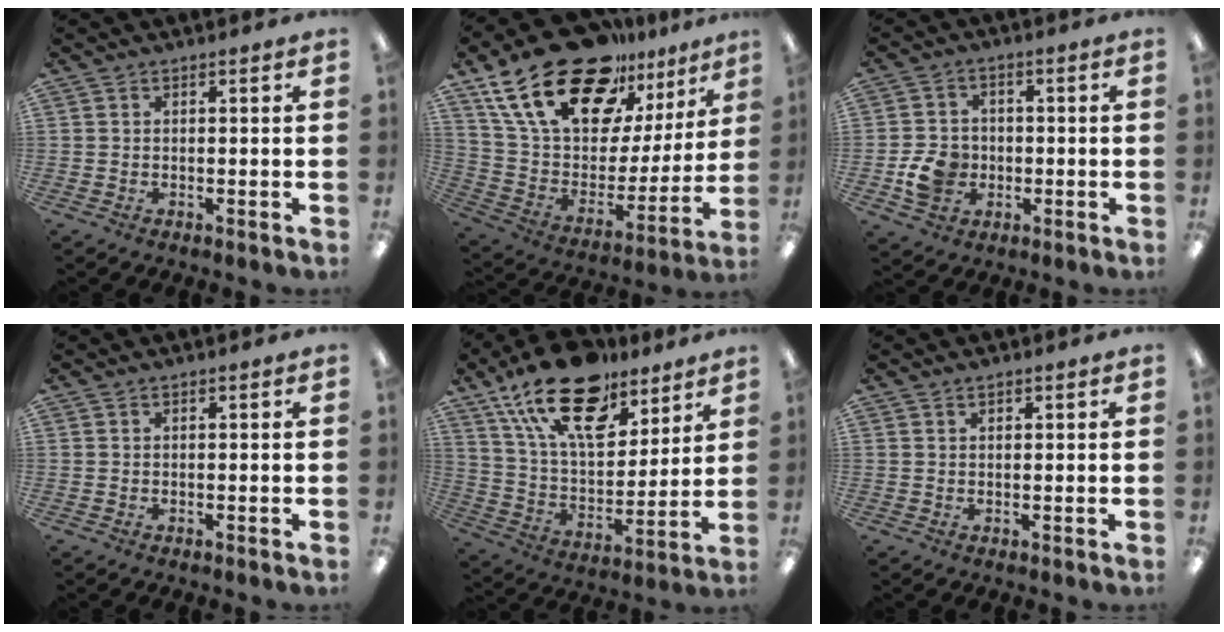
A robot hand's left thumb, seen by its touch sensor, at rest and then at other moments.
{"total": 26.0, "force": [18.0, 12.4, 14.2], "torque": [-0.267, -0.108, 0.323]}
{"total": 7.7, "force": [-2.0, 6.5, 3.6], "torque": [-0.072, 0.014, -0.031]}
{"total": 0.0}
{"total": 22.1, "force": [14.8, 10.7, 12.5], "torque": [-0.223, -0.078, 0.265]}
{"total": 0.9, "force": [0.6, 0.4, 0.5], "torque": [-0.010, 0.001, 0.011]}